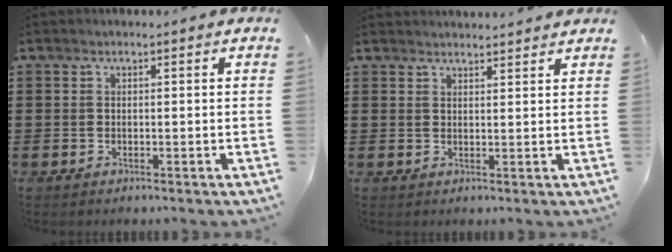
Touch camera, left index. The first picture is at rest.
{"total": 1.9, "force": [1.9, 0.0, -0.1], "torque": [-0.004, -0.002, 0.037]}